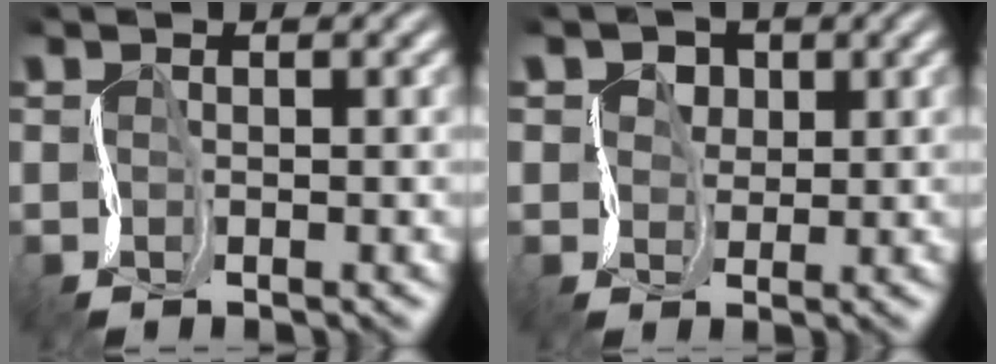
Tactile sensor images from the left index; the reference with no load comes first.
{"total": 4.5, "force": [2.4, 3.2, 1.9], "torque": [-0.030, 0.025, 0.015]}